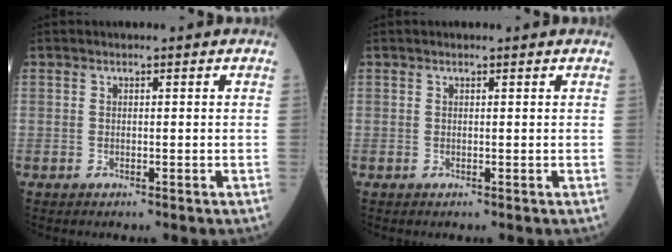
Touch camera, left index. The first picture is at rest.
{"total": 0.6, "force": [0.5, 0.0, 0.2], "torque": [-0.010, 0.005, 0.007]}